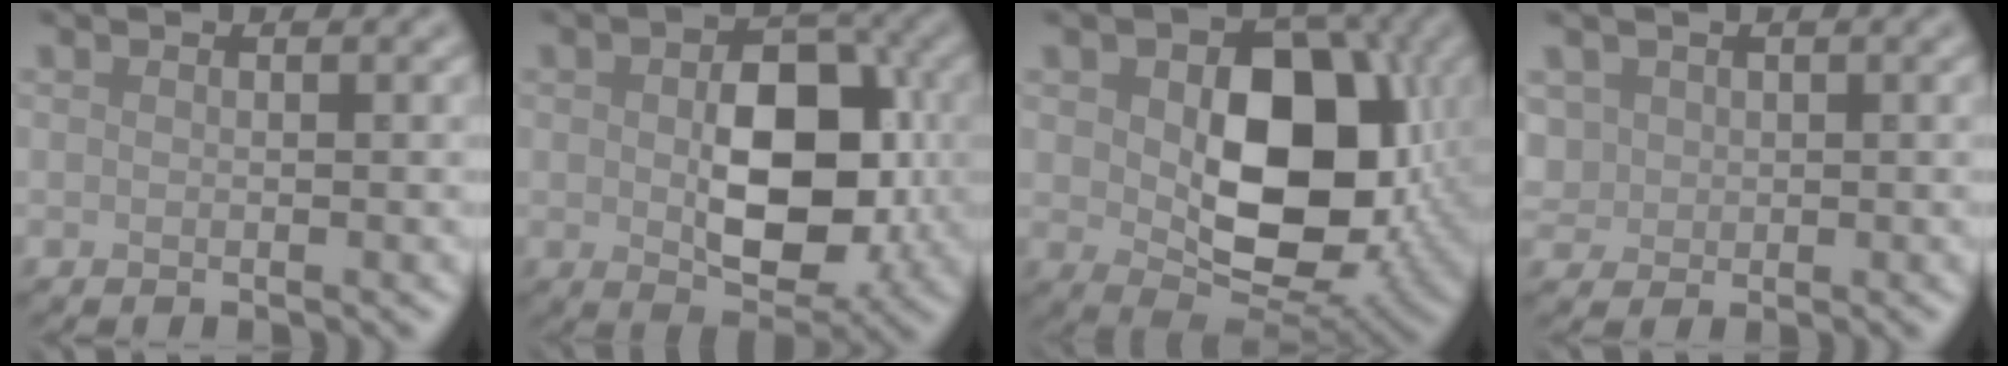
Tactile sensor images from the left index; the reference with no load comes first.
{"total": 8.4, "force": [-0.3, 5.2, 6.6], "torque": [-0.116, -0.008, 0.001]}
{"total": 11.0, "force": [0.5, 7.4, 8.2], "torque": [-0.134, -0.013, 0.021]}
{"total": 1.2, "force": [0.5, 1.1, 0.0], "torque": [-0.013, -0.001, 0.014]}